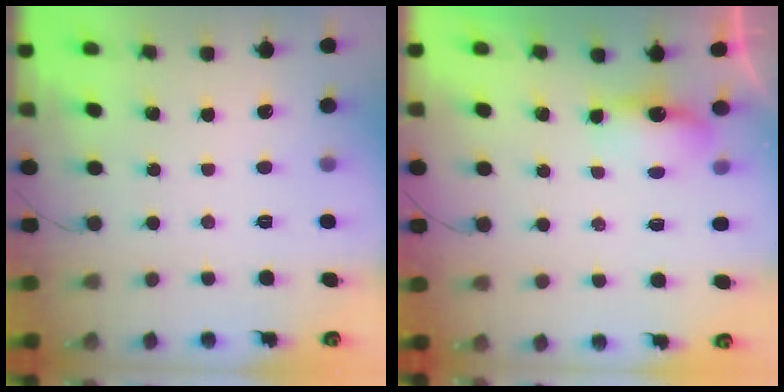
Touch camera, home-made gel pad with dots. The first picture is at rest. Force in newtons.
{"total": 5.2, "press": 5.0, "slide": 1.3}